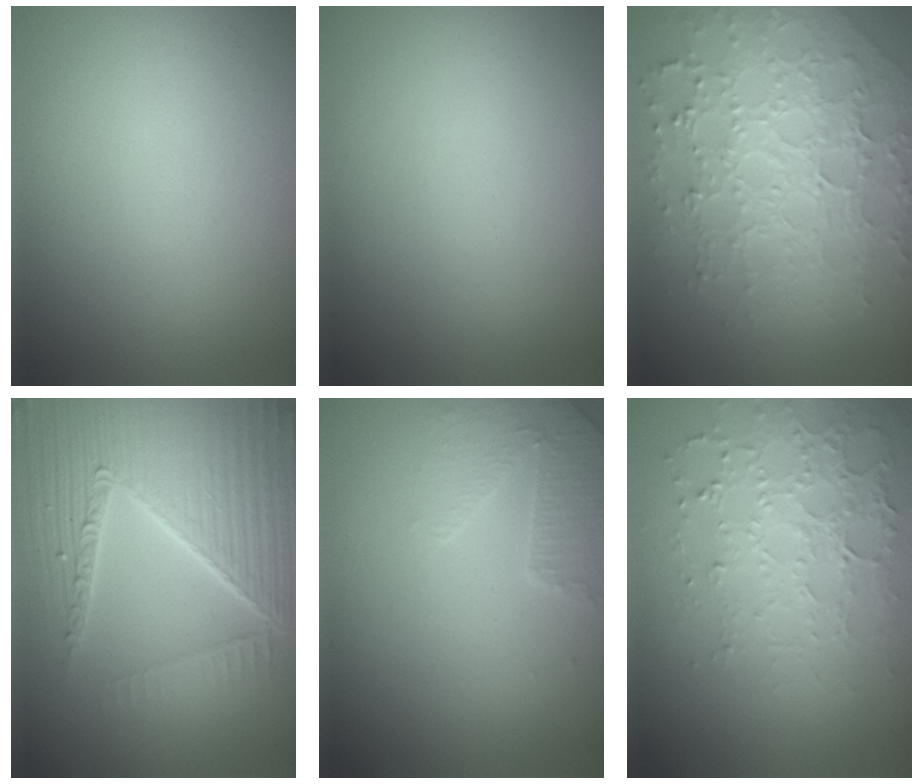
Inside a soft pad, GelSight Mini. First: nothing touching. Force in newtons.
{"total": 0.0}
{"total": 7.2, "press": 5.1, "slide": 5.1}
{"total": 9.6, "press": 6.2, "slide": 7.3}
{"total": 2.3, "press": 2.2, "slide": 0.6}
{"total": 3.5, "press": 3.3, "slide": 1.0}